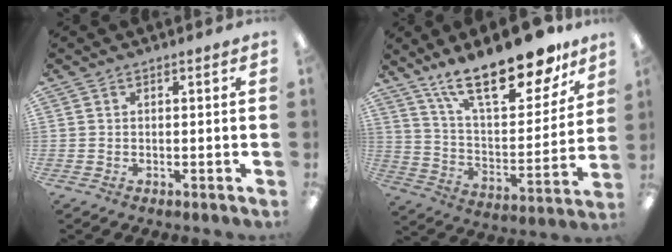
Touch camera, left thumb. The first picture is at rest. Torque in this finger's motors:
{"motor_torque": [0.57, 0.34, 1.52, -1.25, 0.23]}